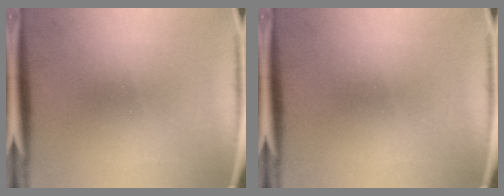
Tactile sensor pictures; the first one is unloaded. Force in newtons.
{"total": 0.0}